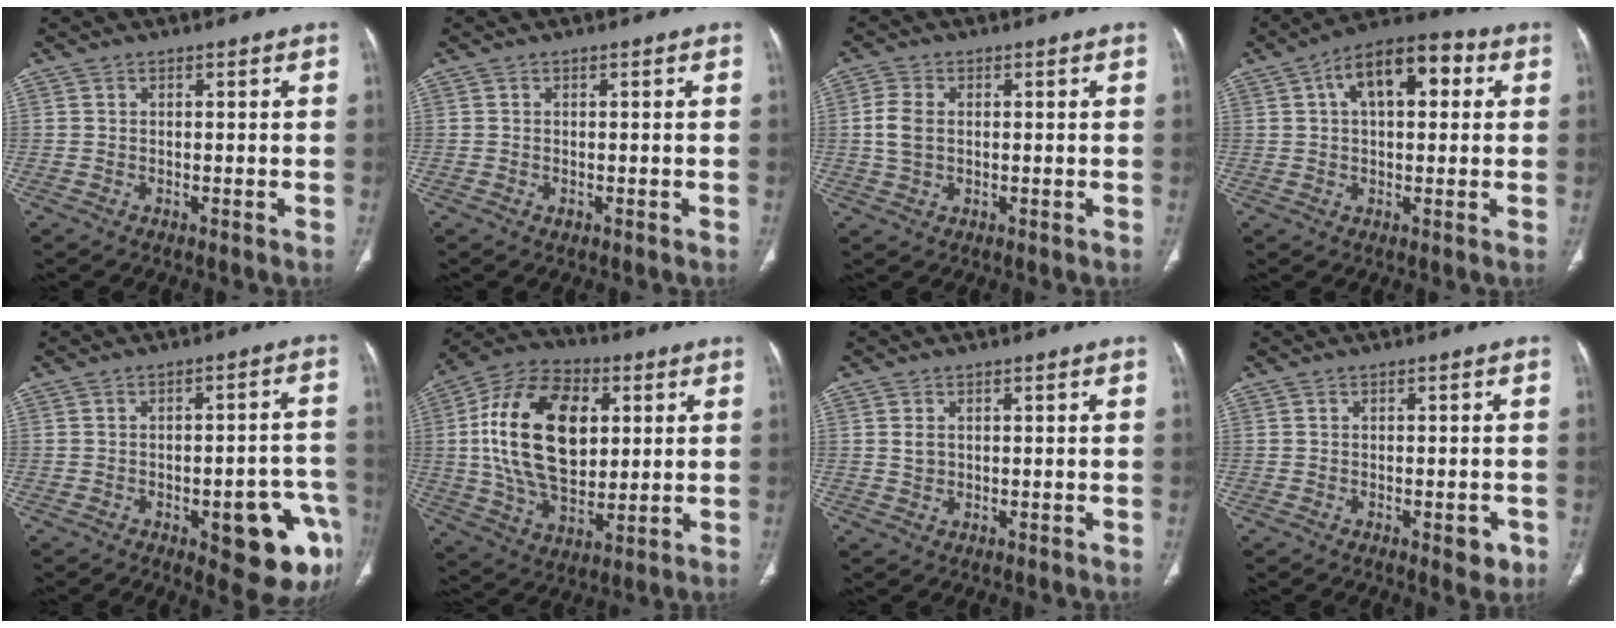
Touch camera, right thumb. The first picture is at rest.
{"total": 0.6, "force": [-0.2, 0.4, 0.3], "torque": [-0.004, -0.001, -0.003]}
{"total": 4.7, "force": [0.3, 3.1, 3.5], "torque": [-0.082, 0.004, 0.005]}
{"total": 12.4, "force": [3.5, 6.5, 9.9], "torque": [-0.138, 0.029, 0.047]}
{"total": 14.3, "force": [-5.7, 5.2, 12.0], "torque": [-0.095, 0.030, -0.057]}
{"total": 23.1, "force": [3.9, 14.0, 18.0], "torque": [-0.302, -0.006, 0.067]}
{"total": 1.7, "force": [0.4, 1.3, 1.0], "torque": [-0.014, -0.004, 0.012]}
{"total": 3.2, "force": [-1.4, 1.5, 2.5], "torque": [-0.017, 0.002, -0.013]}